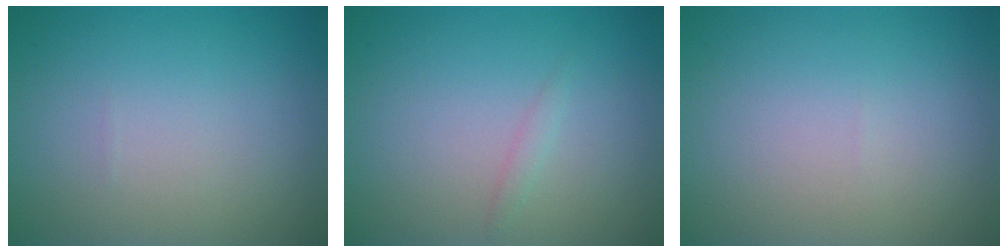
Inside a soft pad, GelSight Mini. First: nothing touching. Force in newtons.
{"total": 0.7, "press": 0.7, "slide": 0.1}
{"total": 0.0}